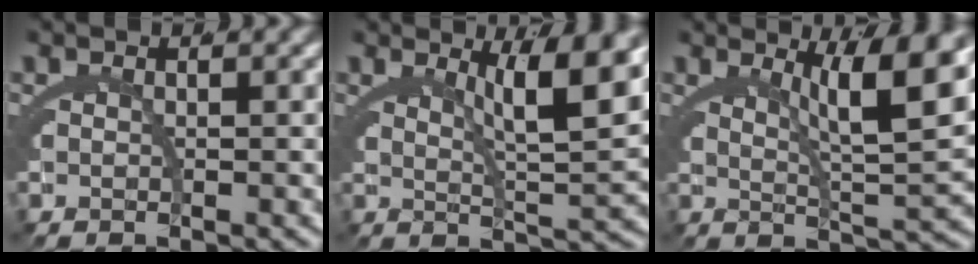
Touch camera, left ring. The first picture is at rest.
{"total": 6.1, "force": [2.5, 0.8, 5.5], "torque": [-0.075, -0.005, 0.045]}
{"total": 7.0, "force": [2.8, 1.1, 6.3], "torque": [-0.086, -0.001, 0.048]}